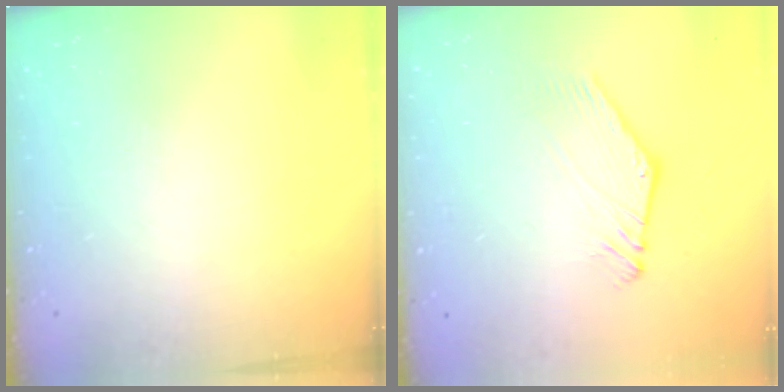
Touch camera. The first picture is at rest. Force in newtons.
{"total": 2.2, "press": 2.2, "slide": 0.1}